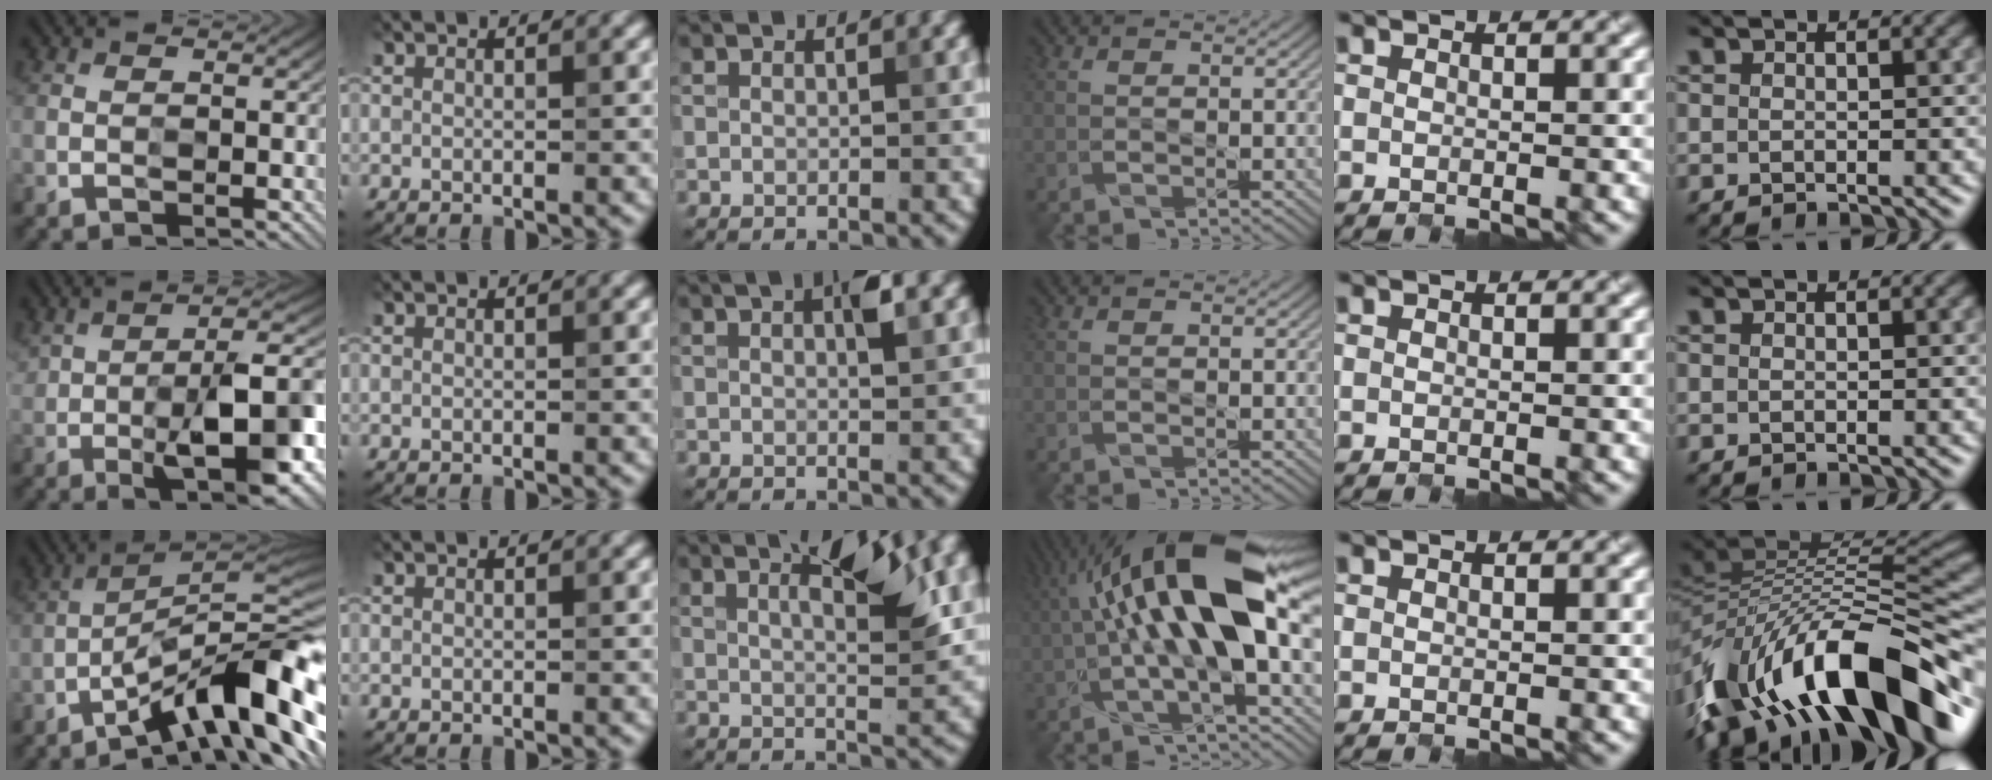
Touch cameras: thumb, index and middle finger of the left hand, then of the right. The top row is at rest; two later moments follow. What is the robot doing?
{"motion": "open", "object": "hinged tin"}